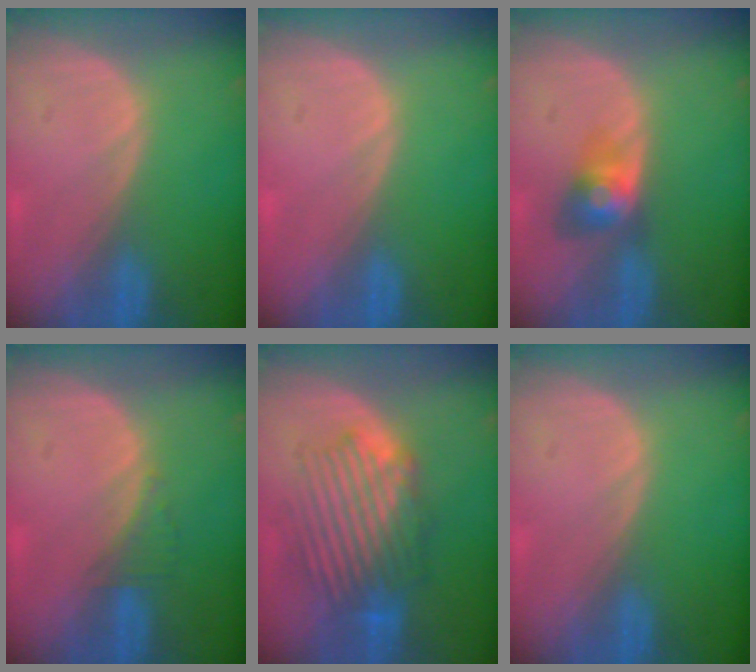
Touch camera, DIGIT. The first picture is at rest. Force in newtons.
{"total": 0.0}
{"total": 4.0, "press": 4.0, "slide": 0.3}
{"total": 1.7, "press": 1.6, "slide": 0.7}
{"total": 8.8, "press": 8.5, "slide": 2.2}
{"total": 0.0}